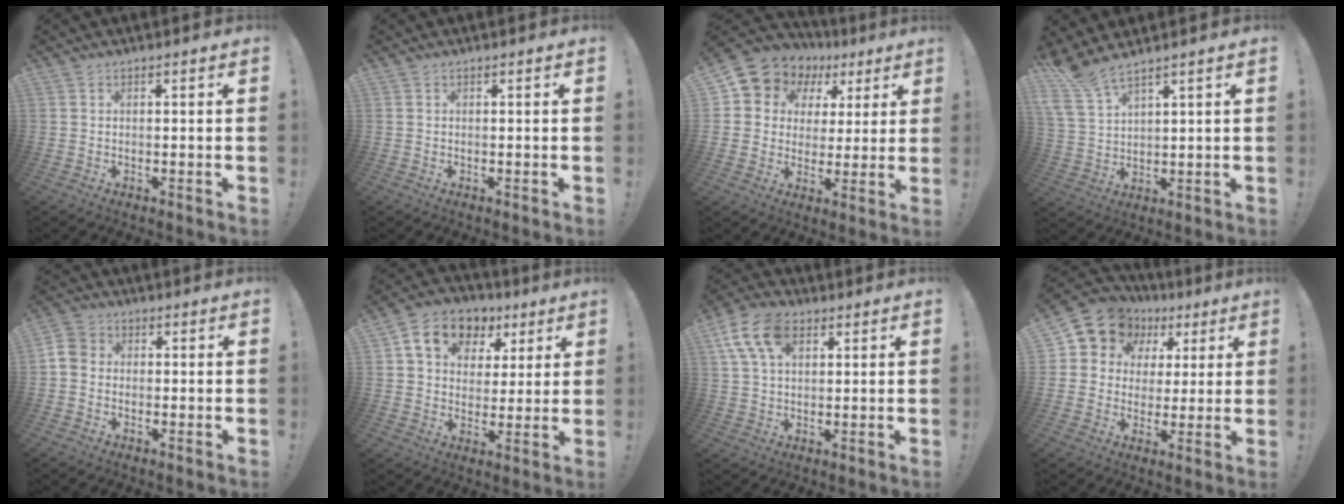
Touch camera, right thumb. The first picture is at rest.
{"total": 0.0}
{"total": 9.2, "force": [4.7, 7.6, 2.4], "torque": [-0.046, -0.035, 0.092]}
{"total": 7.3, "force": [6.2, 1.3, 3.6], "torque": [-0.083, -0.029, 0.119]}
{"total": 5.1, "force": [-1.0, 4.3, 2.6], "torque": [-0.050, 0.021, -0.013]}
{"total": 12.7, "force": [6.0, 9.6, 5.8], "torque": [-0.091, -0.015, 0.115]}
{"total": 12.7, "force": [5.2, 7.9, 8.5], "torque": [-0.161, -0.004, 0.099]}
{"total": 10.3, "force": [4.7, 8.6, 3.1], "torque": [-0.057, -0.029, 0.095]}